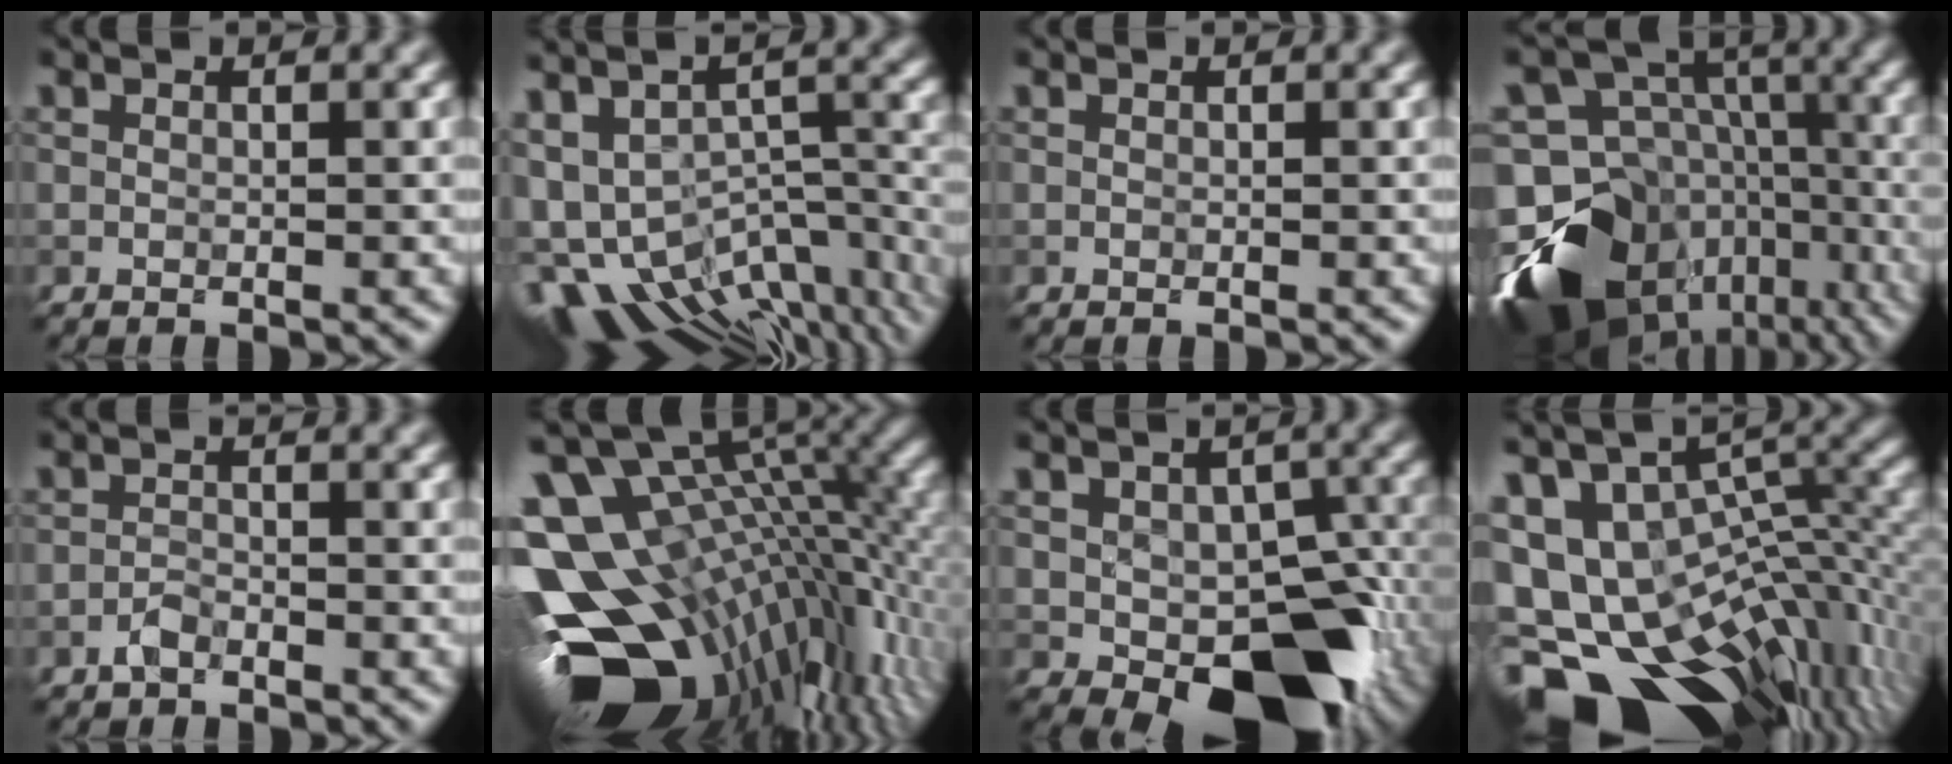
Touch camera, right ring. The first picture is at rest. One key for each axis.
{"total": 12.1, "fx": -4.9, "fy": 6.9, "fz": 8.6, "tx": -0.145, "ty": -0.012, "tz": -0.022}
{"total": 0.0}
{"total": 17.0, "fx": -8.4, "fy": 11.8, "fz": 8.9, "tx": -0.191, "ty": -0.010, "tz": -0.102}
{"total": 0.9, "fx": -0.8, "fy": 0.4, "fz": 0.4, "tx": -0.004, "ty": 0.007, "tz": -0.020}
{"total": 16.8, "fx": -0.8, "fy": 9.7, "fz": 13.7, "tx": -0.219, "ty": -0.025, "tz": 0.019}
{"total": 10.0, "fx": -3.0, "fy": 6.2, "fz": 7.3, "tx": -0.089, "ty": -0.002, "tz": -0.043}
{"total": 16.5, "fx": -3.9, "fy": 10.6, "fz": 12.1, "tx": -0.204, "ty": 0.005, "tz": 0.002}